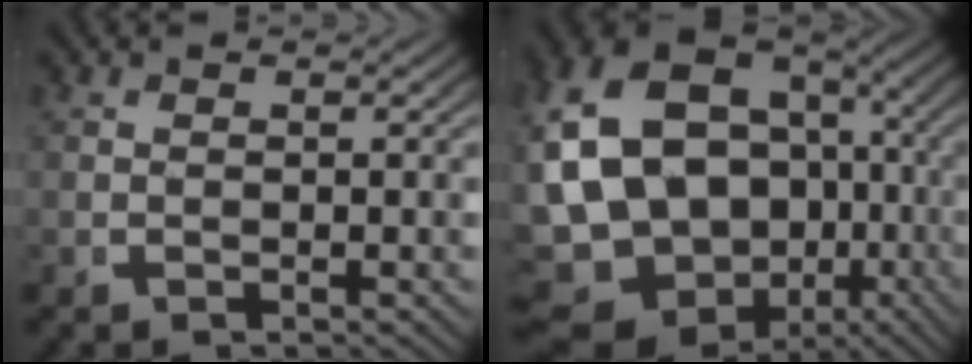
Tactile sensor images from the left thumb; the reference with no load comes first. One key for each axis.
{"total": 20.4, "fx": -3.3, "fy": 16.6, "fz": 11.4, "tx": -0.292, "ty": -0.093, "tz": -0.025}